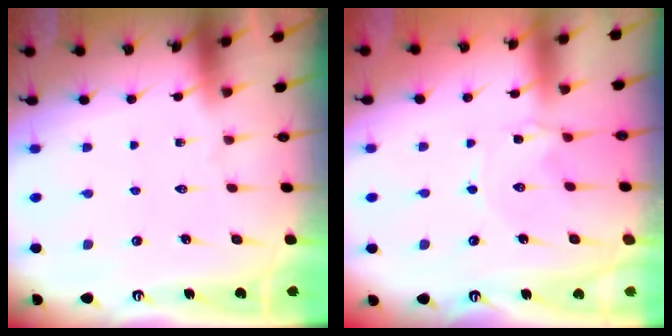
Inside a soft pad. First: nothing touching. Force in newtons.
{"total": 1.1, "press": 1.1, "slide": 0.2}